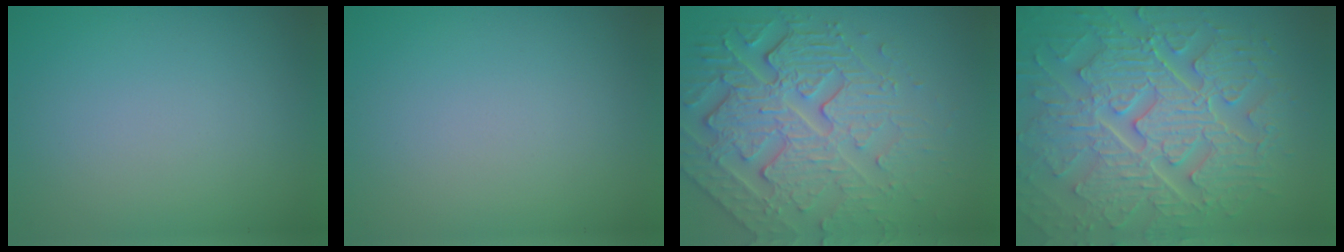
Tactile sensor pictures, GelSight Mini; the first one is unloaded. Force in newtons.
{"total": 0.0}
{"total": 7.1, "press": 5.6, "slide": 4.4}
{"total": 9.4, "press": 6.9, "slide": 6.4}